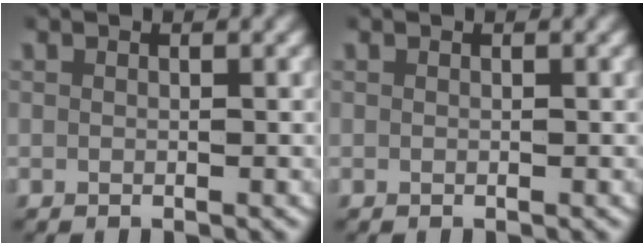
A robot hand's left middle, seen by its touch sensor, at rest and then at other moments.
{"total": 0.0}